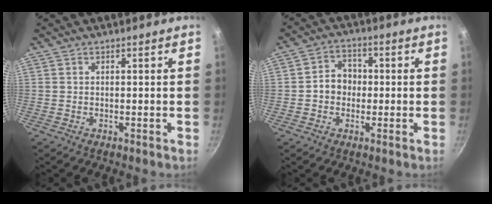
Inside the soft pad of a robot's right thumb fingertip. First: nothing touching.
{"total": 5.9, "force": [-0.5, 5.0, 3.1], "torque": [-0.017, 0.016, -0.016]}